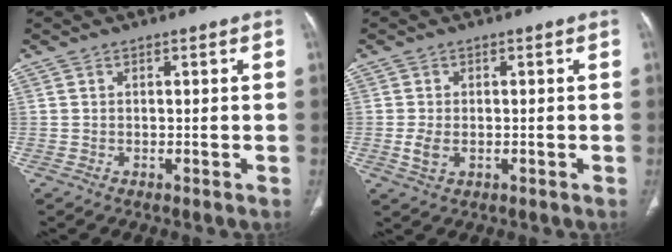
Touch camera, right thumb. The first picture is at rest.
{"total": 3.2, "force": [-0.6, 2.0, 2.4], "torque": [-0.055, -0.002, -0.007]}